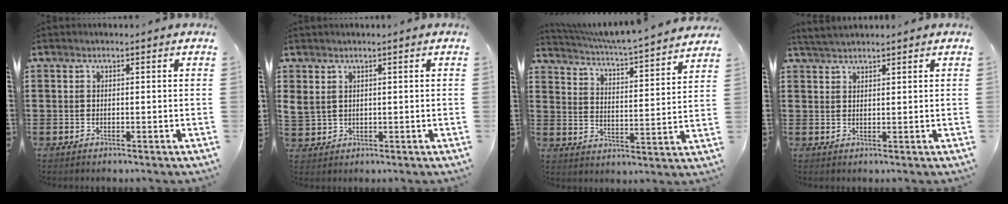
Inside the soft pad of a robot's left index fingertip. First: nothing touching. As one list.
[{"total": 1.7, "force": [1.0, 1.2, 0.7], "torque": [-0.020, 0.004, 0.019]}, {"total": 4.6, "force": [4.3, -0.8, 1.4], "torque": [-0.047, -0.042, 0.065]}, {"total": 2.4, "force": [2.3, 0.3, 0.6], "torque": [-0.018, 0.002, 0.045]}]